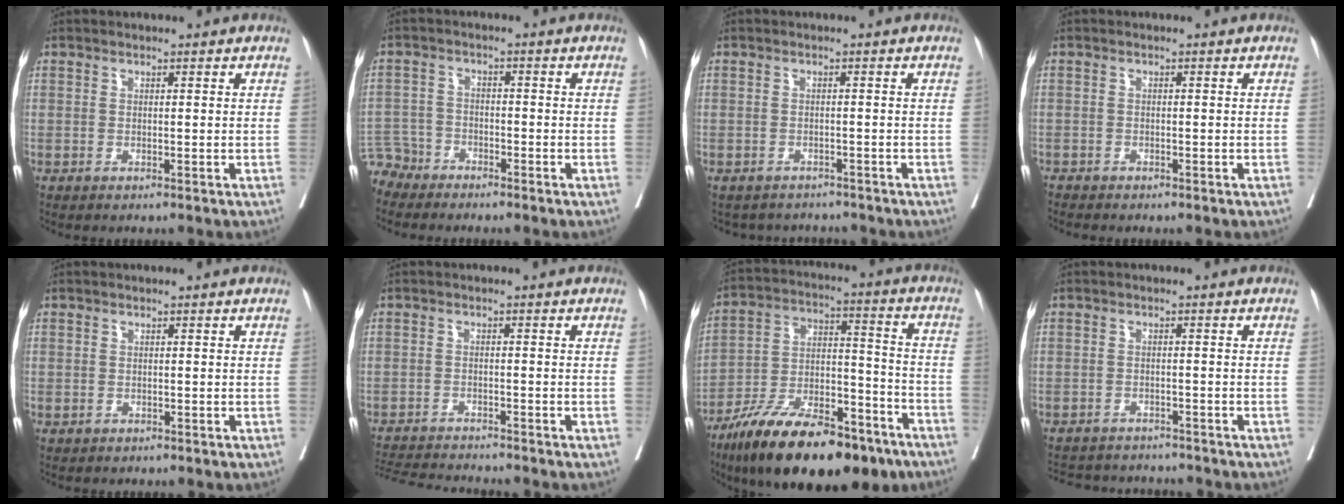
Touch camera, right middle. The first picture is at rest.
{"total": 5.2, "force": [-4.7, 2.0, -0.8], "torque": [0.017, -0.003, -0.094]}
{"total": 5.0, "force": [-4.8, 1.4, -0.2], "torque": [0.001, 0.005, -0.060]}
{"total": 1.4, "force": [-1.3, 0.5, 0.0], "torque": [-0.006, -0.002, -0.023]}
{"total": 0.8, "force": [-0.1, 0.8, 0.0], "torque": [0.002, 0.005, -0.002]}
{"total": 7.2, "force": [-7.0, -0.4, 1.6], "torque": [-0.028, -0.012, -0.117]}
{"total": 22.6, "force": [-15.9, 6.9, 14.5], "torque": [-0.226, 0.004, -0.266]}
{"total": 8.4, "force": [-8.0, 2.0, 1.5], "torque": [-0.031, 0.006, -0.105]}